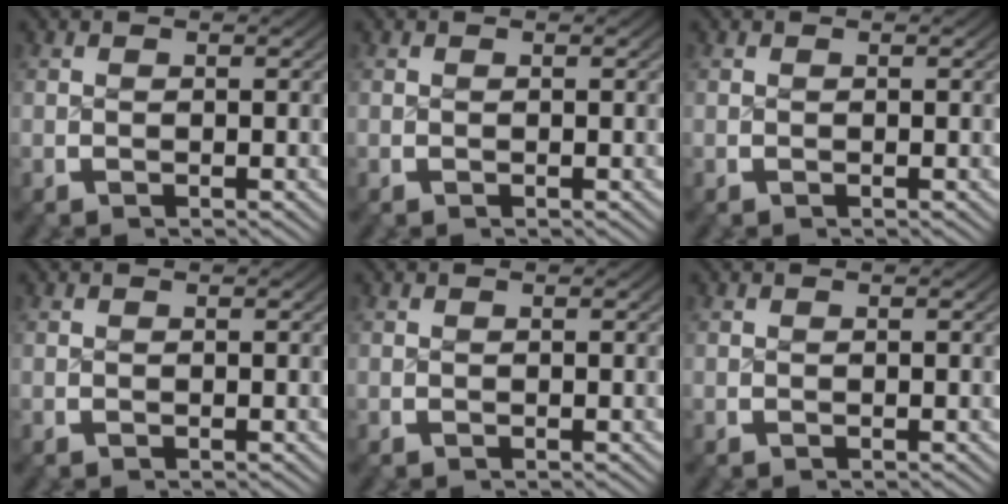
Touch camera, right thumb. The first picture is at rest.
{"total": 0.0}
{"total": 0.0}
{"total": 0.0}
{"total": 0.0}
{"total": 0.0}